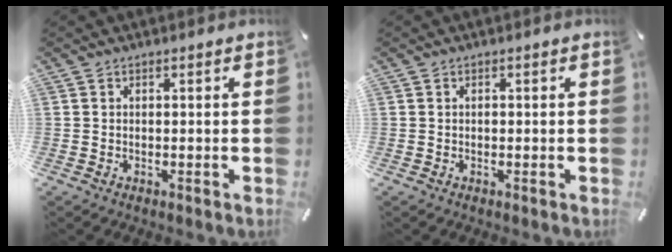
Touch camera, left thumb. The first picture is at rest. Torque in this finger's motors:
{"motor_torque": [0.12, -0.01, 0.10, -0.14, 0.00]}